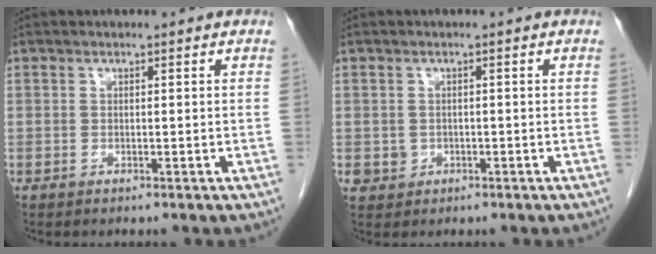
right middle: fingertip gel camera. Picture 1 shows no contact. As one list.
[{"total": 2.0, "force": [-0.4, 2.0, 0.3], "torque": [-0.002, 0.006, 0.002]}]